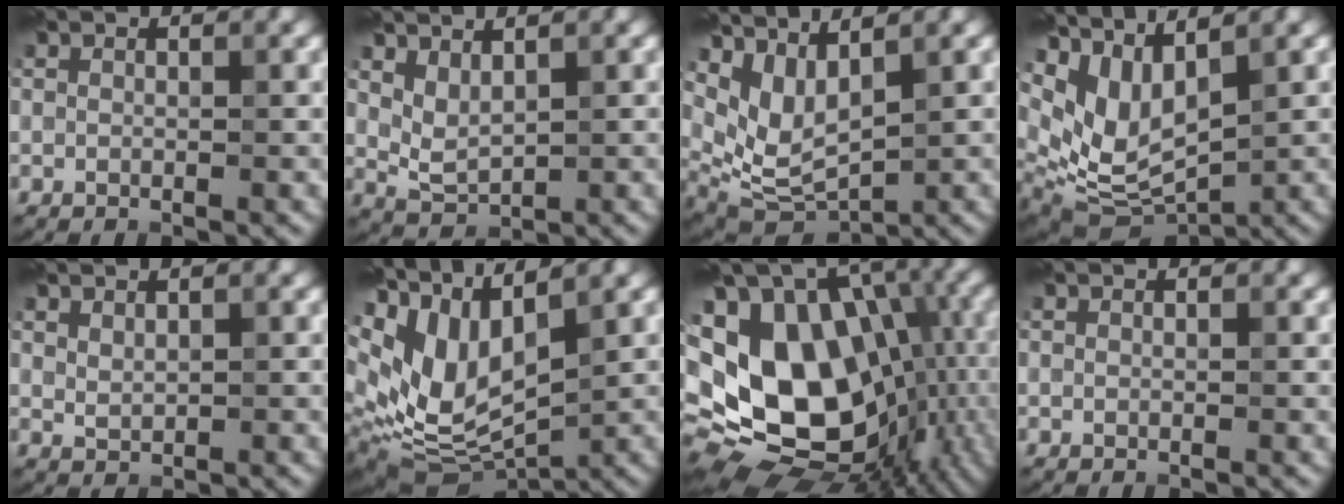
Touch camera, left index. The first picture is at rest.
{"total": 2.3, "force": [1.3, 1.1, 1.6], "torque": [-0.039, -0.006, 0.034]}
{"total": 4.8, "force": [2.8, 2.0, 3.4], "torque": [-0.084, -0.017, 0.065]}
{"total": 7.0, "force": [3.3, 3.2, 5.3], "torque": [-0.122, -0.011, 0.069]}
{"total": 1.1, "force": [0.9, 0.4, 0.6], "torque": [-0.016, -0.003, 0.022]}
{"total": 10.3, "force": [3.3, 5.1, 8.3], "torque": [-0.189, -0.012, 0.074]}
{"total": 19.0, "force": [-0.2, 13.6, 13.3], "torque": [-0.243, -0.009, 0.035]}
{"total": 0.0}